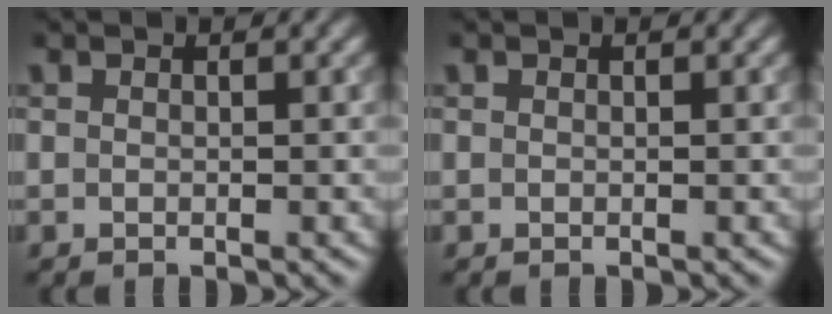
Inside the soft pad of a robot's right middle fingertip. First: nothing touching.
{"total": 0.0}